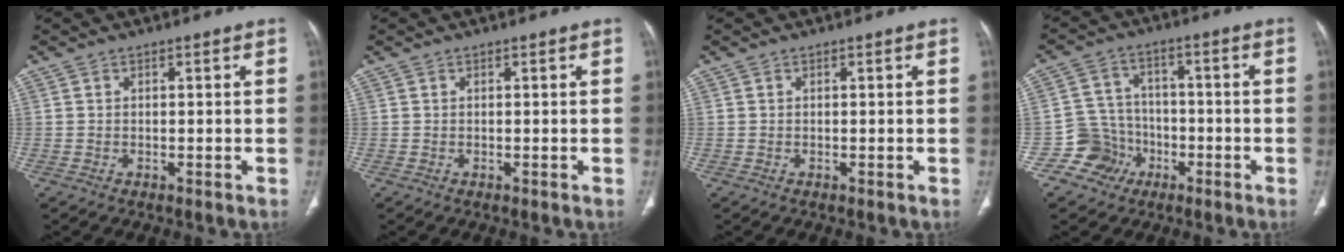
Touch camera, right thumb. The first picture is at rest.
{"total": 0.0}
{"total": 0.0}
{"total": 7.9, "force": [-3.8, 6.9, 0.6], "torque": [0.028, 0.036, -0.068]}